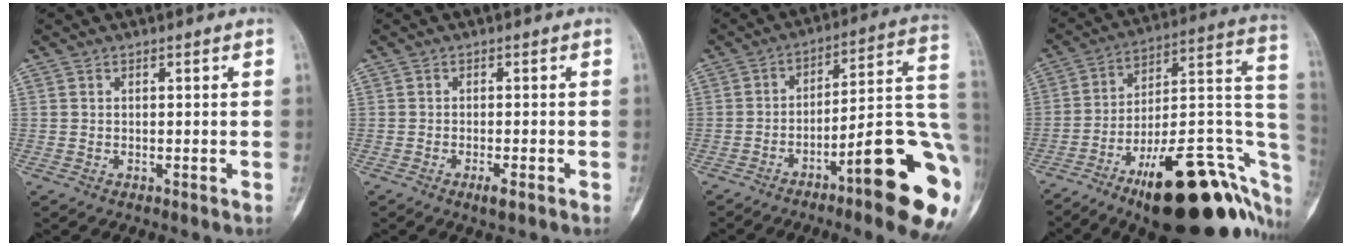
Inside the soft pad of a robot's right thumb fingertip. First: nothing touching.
{"total": 2.1, "force": [-1.2, 0.5, 1.7], "torque": [-0.029, -0.001, -0.021]}
{"total": 21.7, "force": [-8.0, 4.0, 19.8], "torque": [-0.206, 0.050, -0.109]}
{"total": 31.5, "force": [-14.2, 10.7, 26.0], "torque": [-0.271, 0.079, -0.210]}